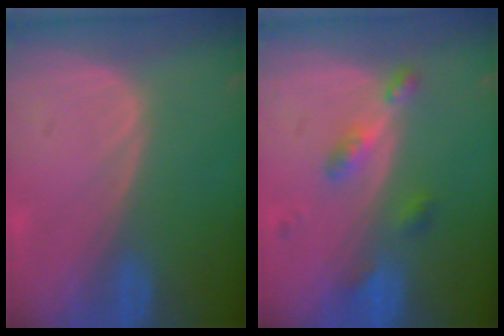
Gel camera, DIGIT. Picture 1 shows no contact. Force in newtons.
{"total": 4.7, "press": 4.2, "slide": 2.0}